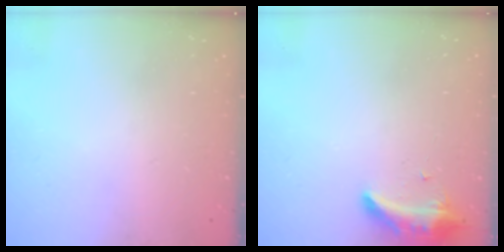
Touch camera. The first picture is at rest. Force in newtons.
{"total": 8.6, "press": 8.6, "slide": 0.3}